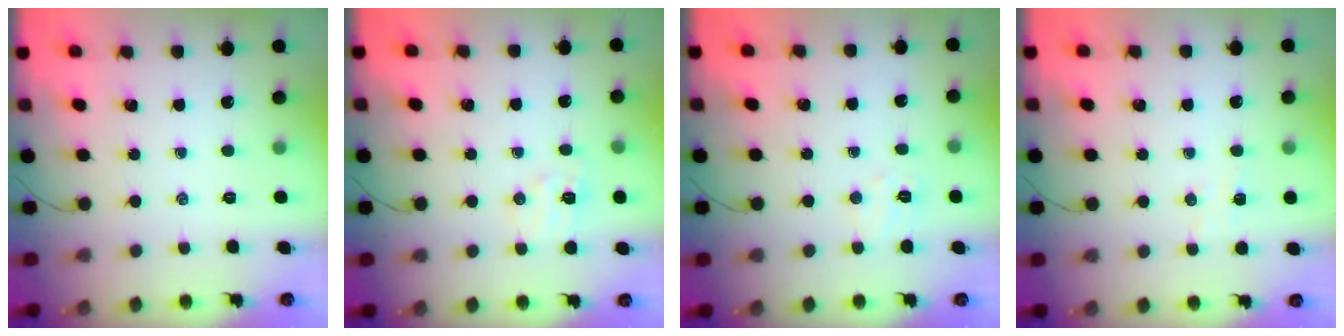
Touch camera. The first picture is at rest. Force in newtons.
{"total": 7.1, "press": 7.0, "slide": 1.1}
{"total": 5.7, "press": 5.6, "slide": 1.2}
{"total": 4.2, "press": 4.1, "slide": 0.9}